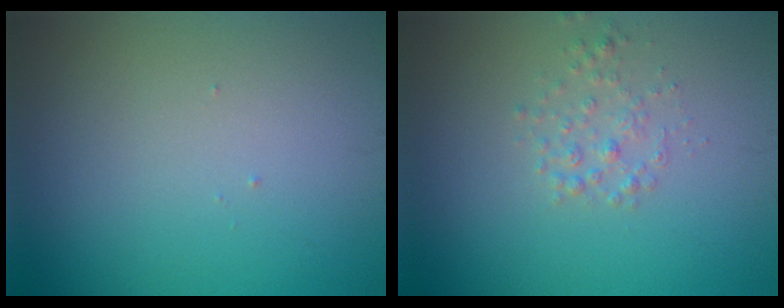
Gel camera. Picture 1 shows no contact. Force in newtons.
{"total": 1.5, "press": 1.5, "slide": 0.0}